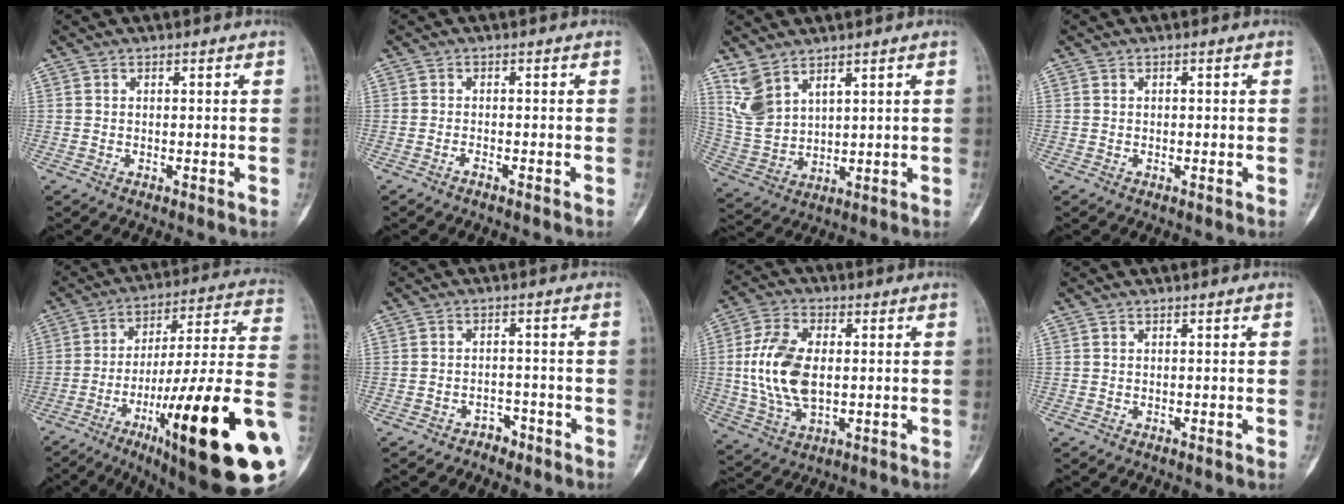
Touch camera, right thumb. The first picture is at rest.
{"total": 0.9, "force": [-0.8, 0.1, 0.4], "torque": [-0.012, 0.007, -0.013]}
{"total": 7.7, "force": [5.2, 3.9, 4.1], "torque": [-0.080, -0.022, 0.125]}
{"total": 0.0}
{"total": 31.5, "force": [-9.6, 5.0, 29.6], "torque": [-0.385, 0.034, -0.146]}
{"total": 3.0, "force": [-2.4, 1.9, 0.2], "torque": [-0.003, 0.023, -0.033]}
{"total": 13.4, "force": [0.4, 7.9, 10.9], "torque": [-0.218, 0.002, 0.012]}
{"total": 0.0}